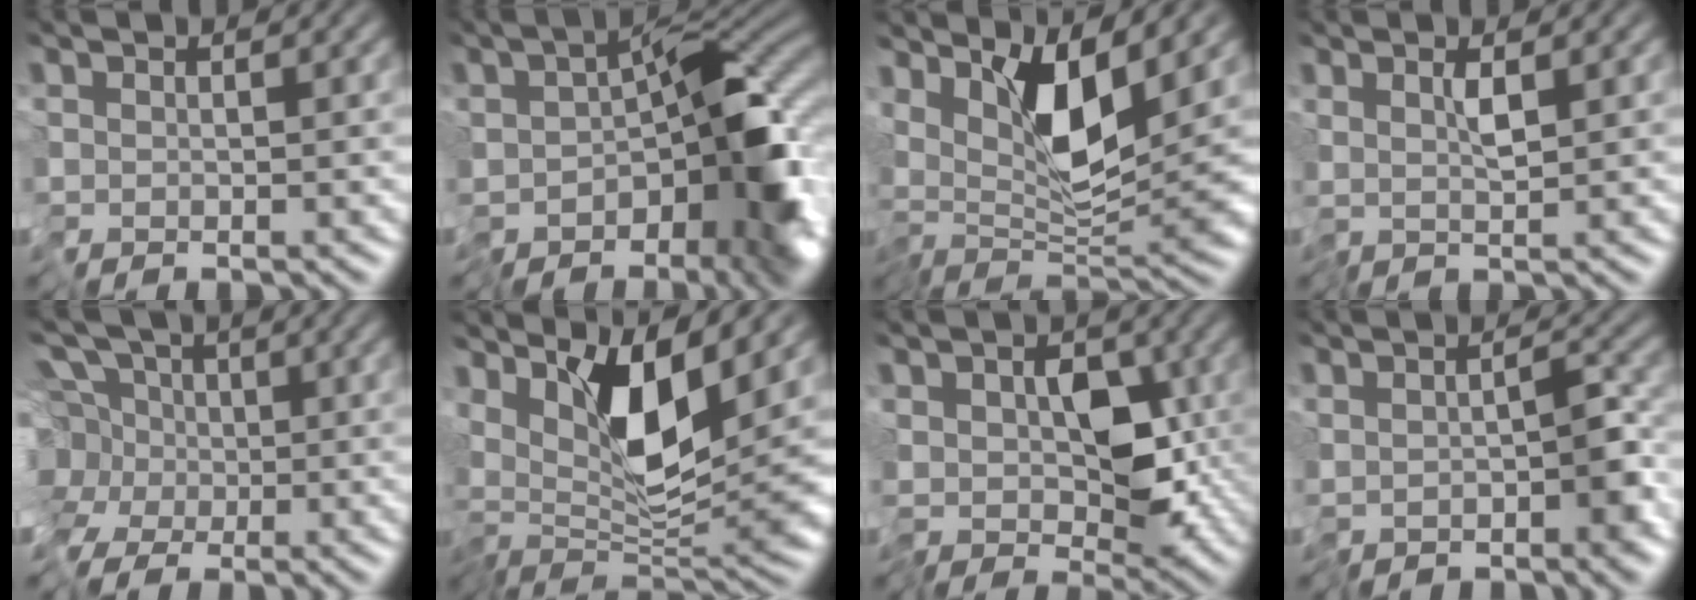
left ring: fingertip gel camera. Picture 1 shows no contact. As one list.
[{"total": 12.4, "force": [-4.0, 5.6, 10.3], "torque": [-0.138, -0.024, -0.066]}, {"total": 6.6, "force": [2.5, 1.4, 6.0], "torque": [-0.104, -0.017, 0.041]}, {"total": 1.4, "force": [0.3, -0.4, 1.3], "torque": [-0.022, -0.002, 0.010]}, {"total": 7.1, "force": [-0.1, 5.2, 4.8], "torque": [-0.088, 0.017, -0.011]}, {"total": 7.8, "force": [2.8, 1.9, 7.1], "torque": [-0.122, -0.016, 0.047]}, {"total": 5.9, "force": [-1.1, 3.4, 4.7], "torque": [-0.066, 0.002, -0.035]}, {"total": 5.1, "force": [-2.4, 2.0, 4.1], "torque": [-0.057, -0.005, -0.046]}]